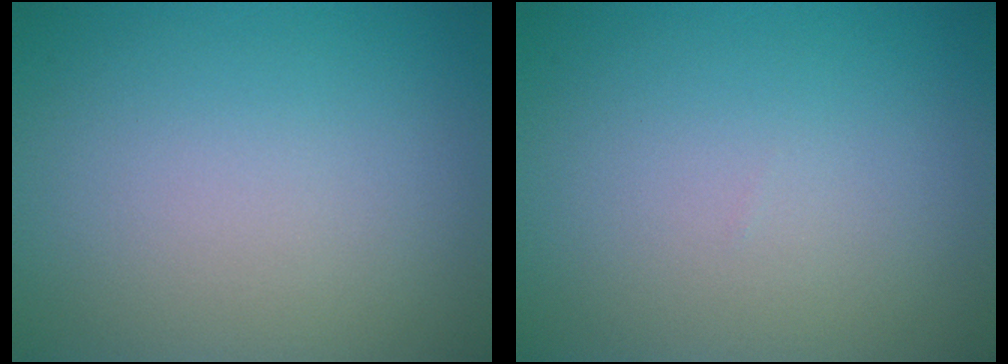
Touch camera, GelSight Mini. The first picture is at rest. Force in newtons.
{"total": 0.0}